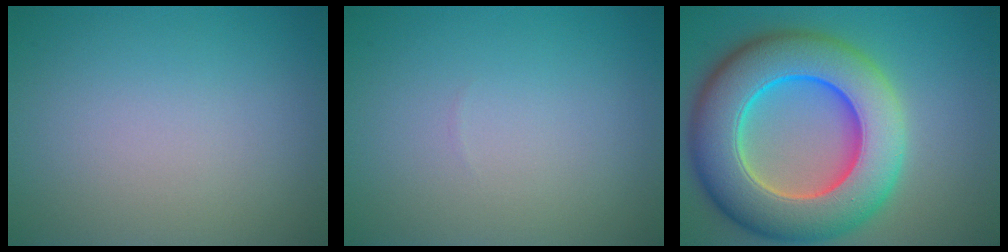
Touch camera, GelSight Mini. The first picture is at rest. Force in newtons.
{"total": 0.0}
{"total": 13.3, "press": 13.1, "slide": 2.1}